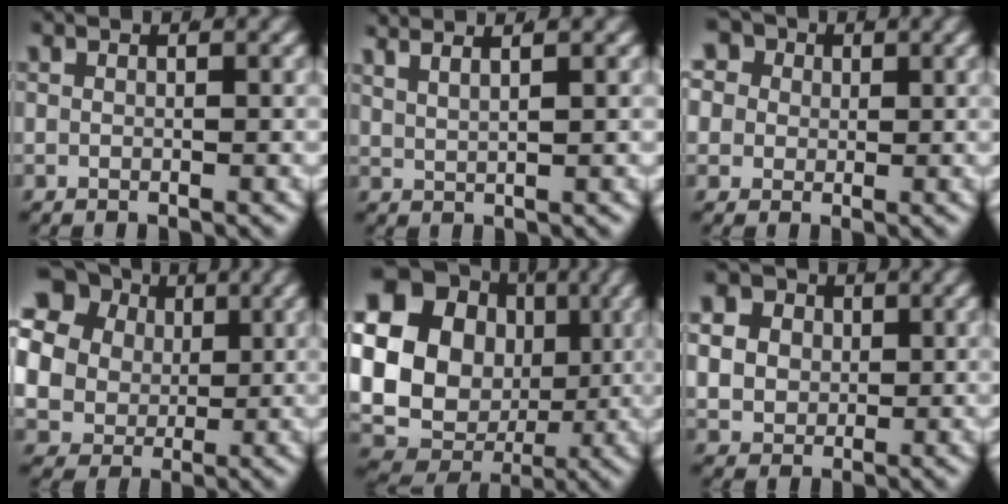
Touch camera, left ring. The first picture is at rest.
{"total": 4.1, "force": [3.1, 1.2, 2.4], "torque": [-0.037, 0.014, 0.052]}
{"total": 8.3, "force": [2.0, 7.3, 3.4], "torque": [-0.089, -0.004, 0.026]}
{"total": 14.1, "force": [2.7, 12.0, 6.8], "torque": [-0.174, -0.027, 0.044]}
{"total": 17.5, "force": [0.2, 14.4, 10.0], "torque": [-0.206, -0.040, 0.016]}
{"total": 8.1, "force": [1.2, 7.2, 3.5], "torque": [-0.085, -0.015, 0.020]}